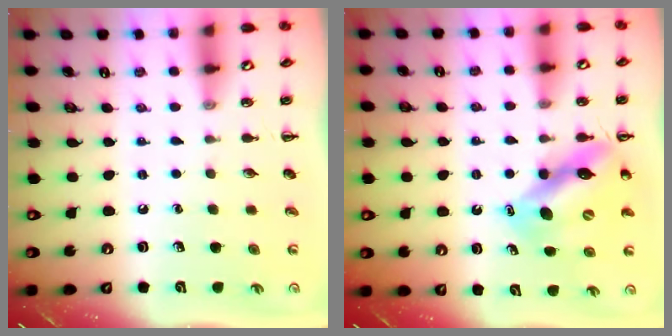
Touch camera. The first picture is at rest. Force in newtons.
{"total": 12.5, "press": 11.9, "slide": 4.0}